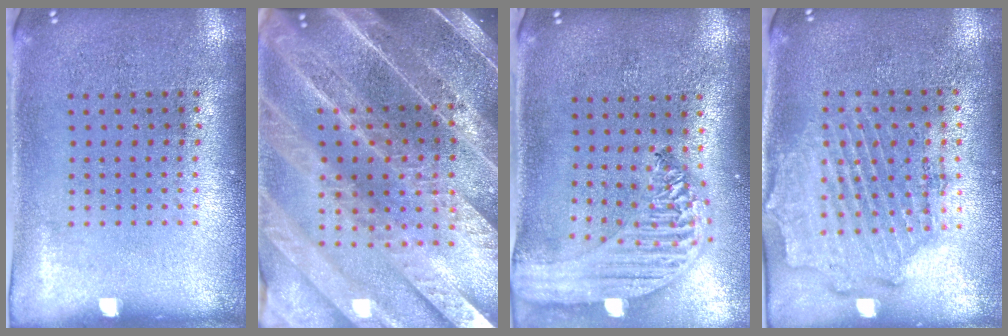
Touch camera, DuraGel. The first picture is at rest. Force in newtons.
{"total": 5.3, "press": 4.5, "slide": 2.7}
{"total": 2.4, "press": 2.1, "slide": 1.2}
{"total": 1.9, "press": 1.7, "slide": 0.9}